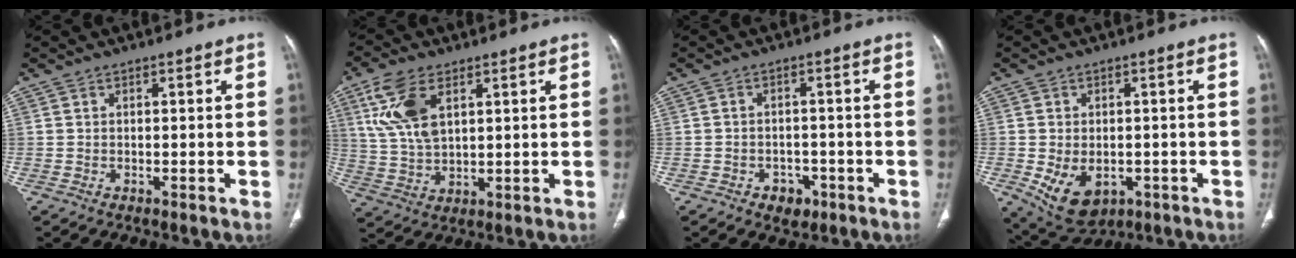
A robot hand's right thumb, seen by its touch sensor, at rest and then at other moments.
{"total": 11.2, "force": [4.6, 5.8, 8.3], "torque": [-0.173, -0.010, 0.097]}
{"total": 3.9, "force": [-2.1, 2.9, 1.5], "torque": [-0.005, 0.015, -0.022]}
{"total": 9.1, "force": [-2.6, 6.2, 6.1], "torque": [-0.092, 0.001, -0.021]}